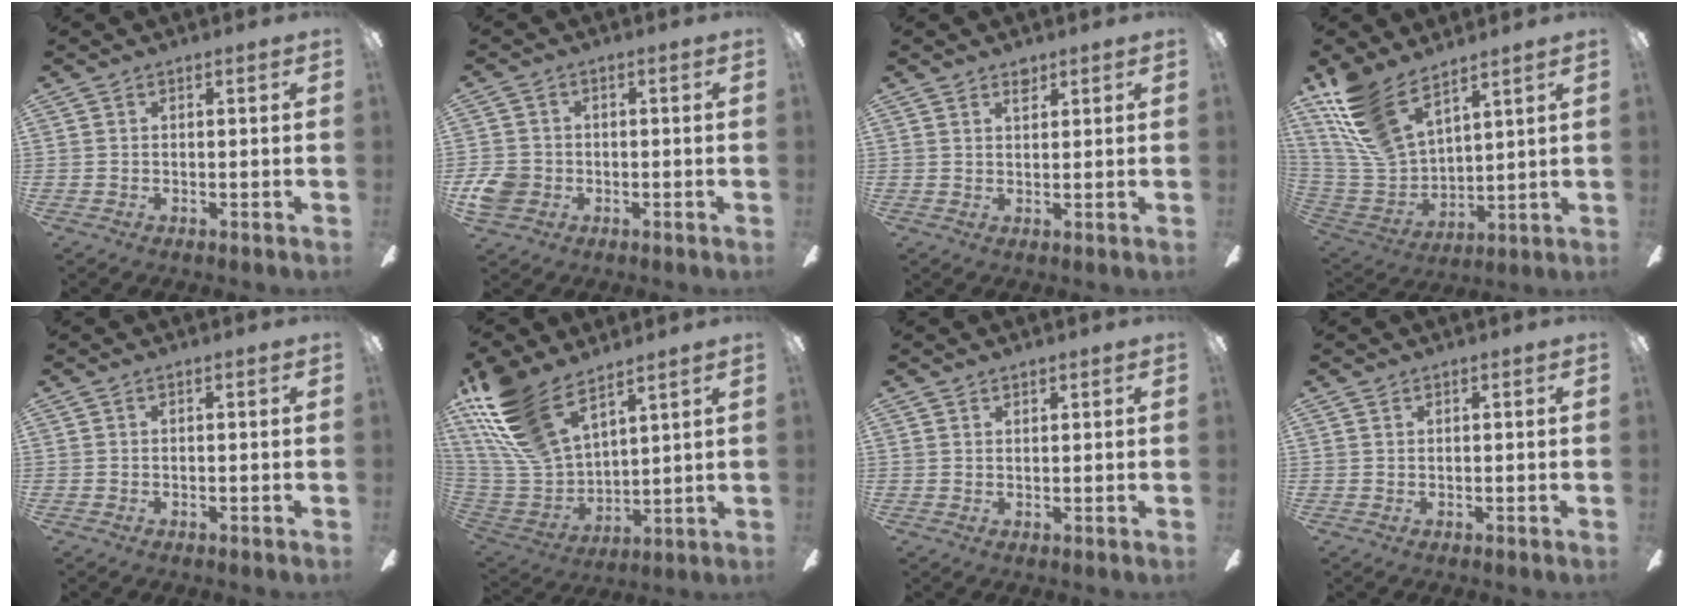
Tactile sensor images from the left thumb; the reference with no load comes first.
{"total": 5.9, "force": [-1.4, 5.1, 2.7], "torque": [-0.065, 0.008, -0.026]}
{"total": 2.3, "force": [1.9, 1.1, 0.7], "torque": [0.000, -0.008, 0.033]}
{"total": 15.8, "force": [11.7, 6.6, 8.2], "torque": [-0.216, -0.056, 0.220]}
{"total": 0.0}
{"total": 19.3, "force": [13.3, 8.7, 11.0], "torque": [-0.271, -0.065, 0.248]}
{"total": 1.4, "force": [1.3, 0.6, 0.0], "torque": [0.000, -0.001, 0.025]}
{"total": 0.6, "force": [0.5, 0.3, 0.2], "torque": [-0.003, 0.002, 0.010]}